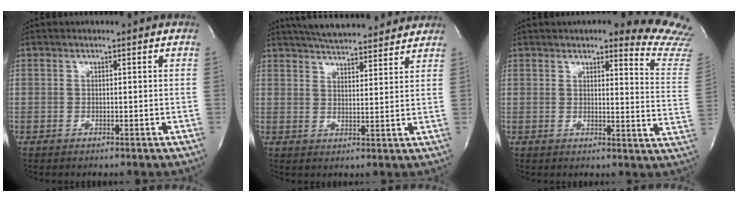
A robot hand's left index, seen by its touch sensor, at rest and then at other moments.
{"total": 14.9, "force": [13.5, 3.0, 5.6], "torque": [-0.088, 0.026, 0.190]}
{"total": 13.6, "force": [12.9, 0.9, 4.2], "torque": [-0.024, -0.098, 0.108]}